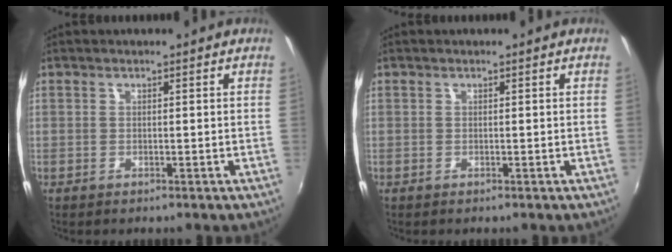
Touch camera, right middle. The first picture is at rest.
{"total": 0.0}